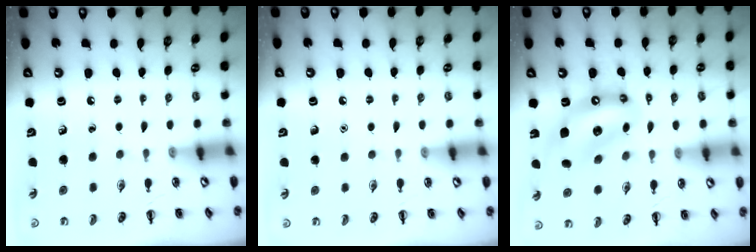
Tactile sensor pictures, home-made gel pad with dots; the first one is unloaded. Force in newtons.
{"total": 1.5, "press": 1.5, "slide": 0.1}
{"total": 12.4, "press": 12.0, "slide": 3.3}